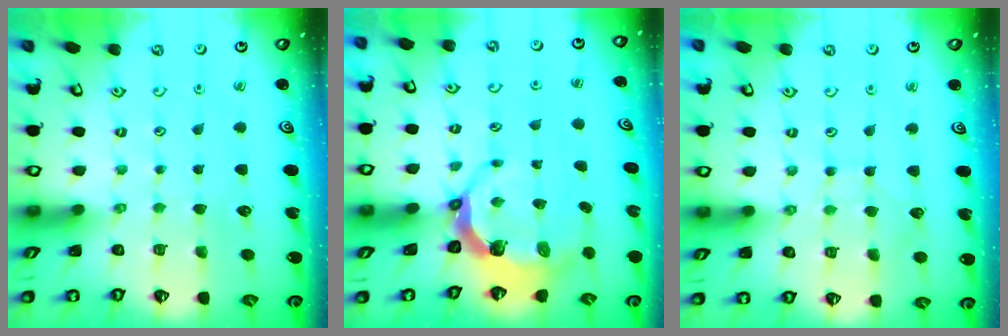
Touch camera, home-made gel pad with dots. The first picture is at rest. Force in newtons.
{"total": 6.6, "press": 5.1, "slide": 4.2}
{"total": 5.7, "press": 5.7, "slide": 0.6}